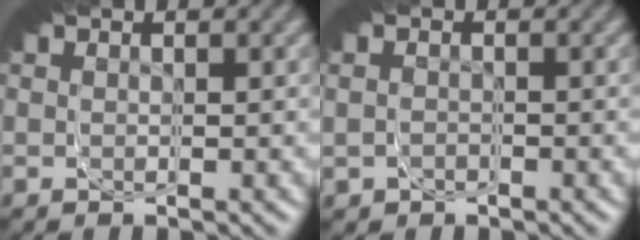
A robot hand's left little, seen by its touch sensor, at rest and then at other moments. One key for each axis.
{"total": 2.7, "fx": -1.2, "fy": 2.2, "fz": 1.0, "tx": -0.015, "ty": -0.013, "tz": -0.016}